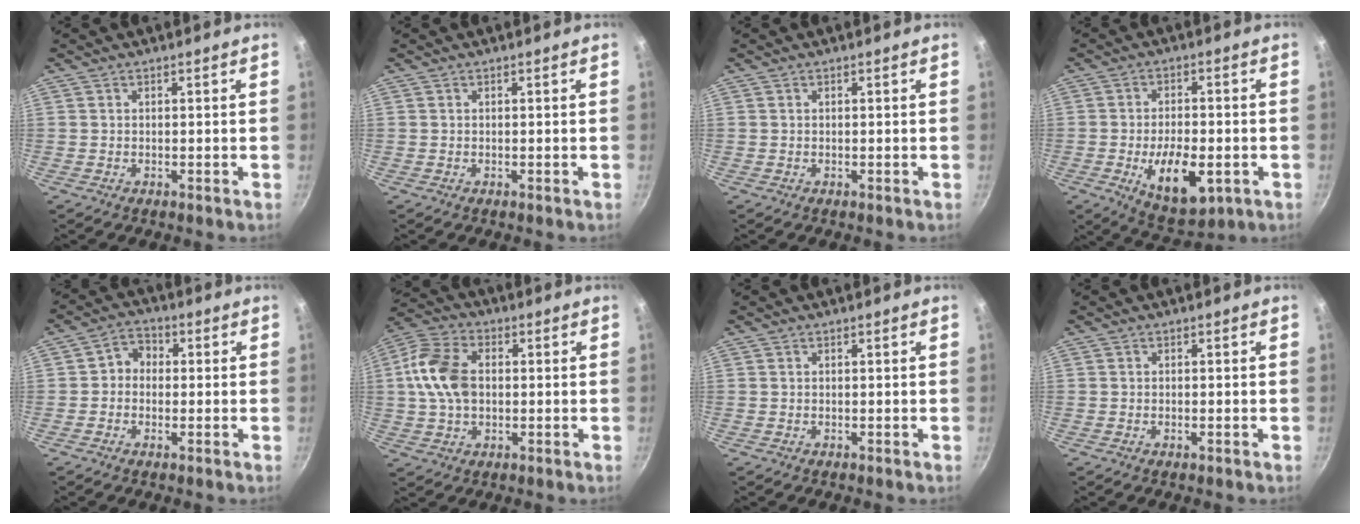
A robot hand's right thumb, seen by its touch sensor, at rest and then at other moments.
{"total": 0.0}
{"total": 0.0}
{"total": 12.4, "force": [-3.5, 6.1, 10.3], "torque": [-0.144, 0.003, -0.042]}
{"total": 4.8, "force": [0.2, 4.1, 2.5], "torque": [-0.022, 0.009, -0.011]}
{"total": 12.3, "force": [0.9, 8.3, 9.0], "torque": [-0.166, 0.019, 0.003]}
{"total": 0.0}
{"total": 0.8, "force": [-0.3, 0.2, 0.7], "torque": [-0.015, 0.002, -0.005]}